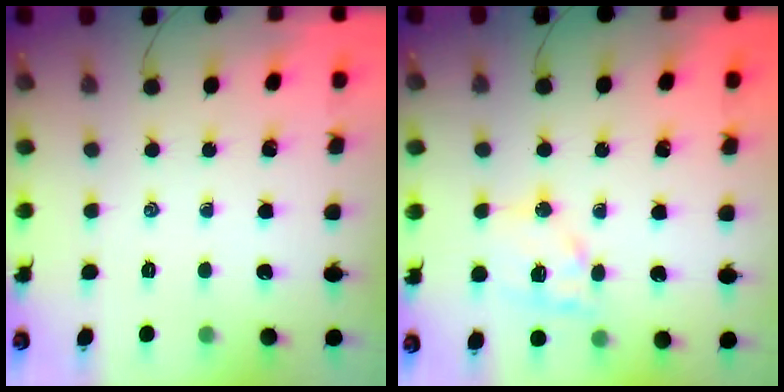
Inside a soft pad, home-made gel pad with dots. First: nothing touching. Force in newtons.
{"total": 12.2, "press": 11.9, "slide": 2.2}